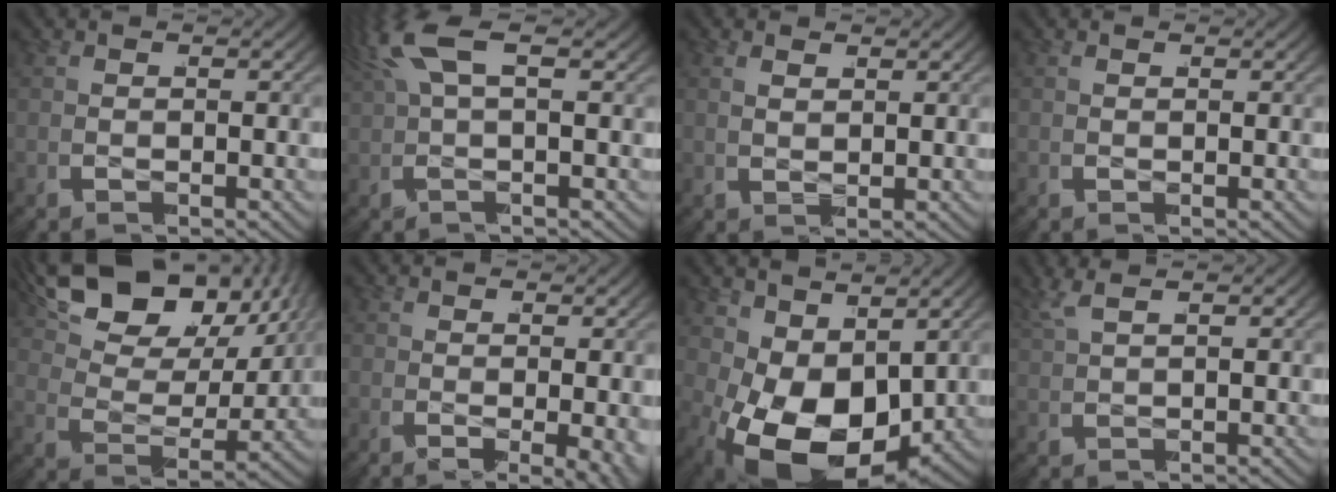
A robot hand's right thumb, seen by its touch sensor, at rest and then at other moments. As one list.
[{"total": 4.0, "force": [2.0, 0.7, 3.4], "torque": [-0.071, 0.024, 0.030]}, {"total": 1.2, "force": [1.0, 0.3, 0.6], "torque": [-0.006, 0.002, 0.017]}, {"total": 0.0}, {"total": 12.5, "force": [4.6, 7.6, 8.8], "torque": [-0.167, 0.012, 0.056]}, {"total": 4.0, "force": [-1.0, 1.8, 3.4], "torque": [-0.060, -0.021, -0.006]}, {"total": 11.4, "force": [-2.1, 7.5, 8.3], "torque": [-0.175, -0.057, -0.011]}, {"total": 1.9, "force": [1.7, -0.7, 0.4], "torque": [-0.009, 0.015, 0.030]}]